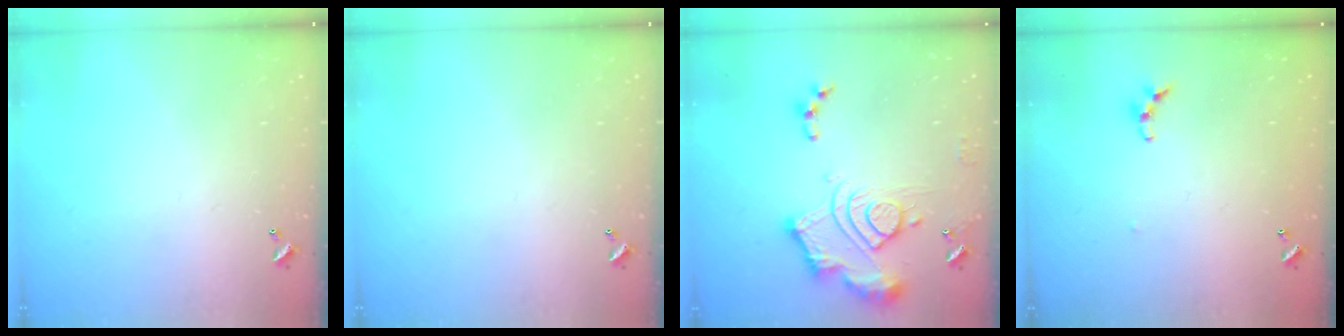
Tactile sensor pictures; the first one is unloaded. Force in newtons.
{"total": 0.0}
{"total": 16.2, "press": 16.1, "slide": 1.9}
{"total": 5.5, "press": 5.5, "slide": 0.6}